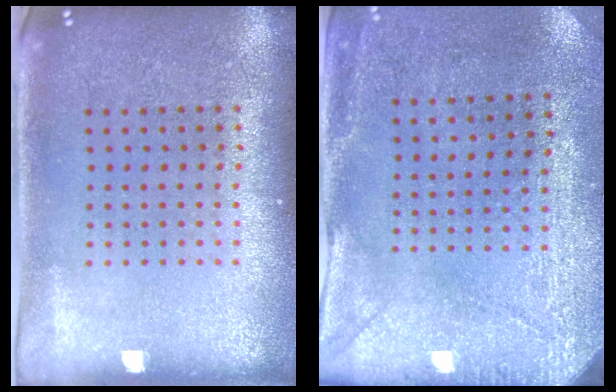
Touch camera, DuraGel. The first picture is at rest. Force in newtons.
{"total": 2.9, "press": 2.4, "slide": 1.6}